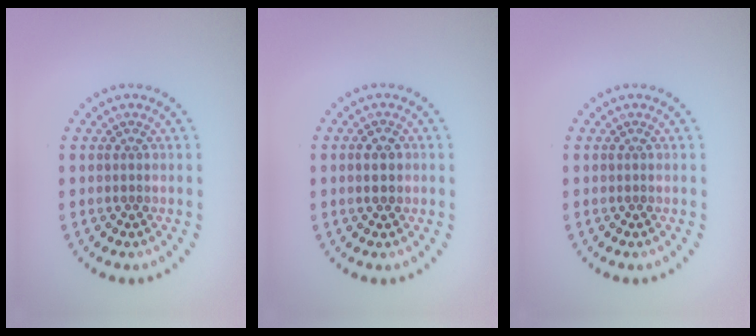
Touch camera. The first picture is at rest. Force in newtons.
{"total": 2.2, "press": 2.2, "slide": 0.1}
{"total": 0.0}